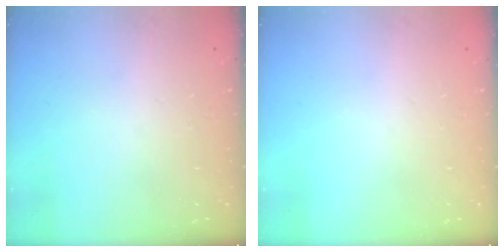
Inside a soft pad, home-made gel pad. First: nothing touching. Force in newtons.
{"total": 0.0}